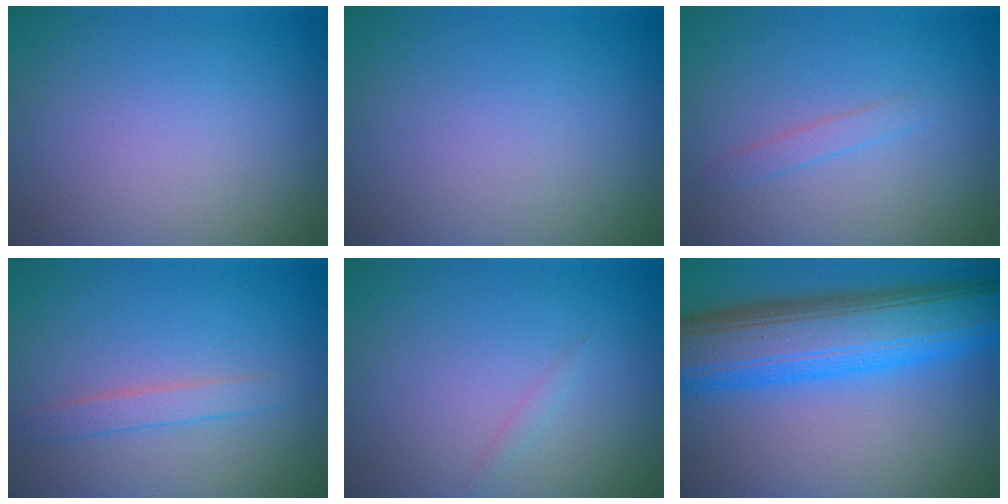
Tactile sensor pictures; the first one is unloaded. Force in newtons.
{"total": 0.0}
{"total": 1.0, "press": 1.0, "slide": 0.0}
{"total": 1.6, "press": 1.6, "slide": 0.1}
{"total": 0.6, "press": 0.6, "slide": 0.0}
{"total": 12.0, "press": 12.0, "slide": 0.3}